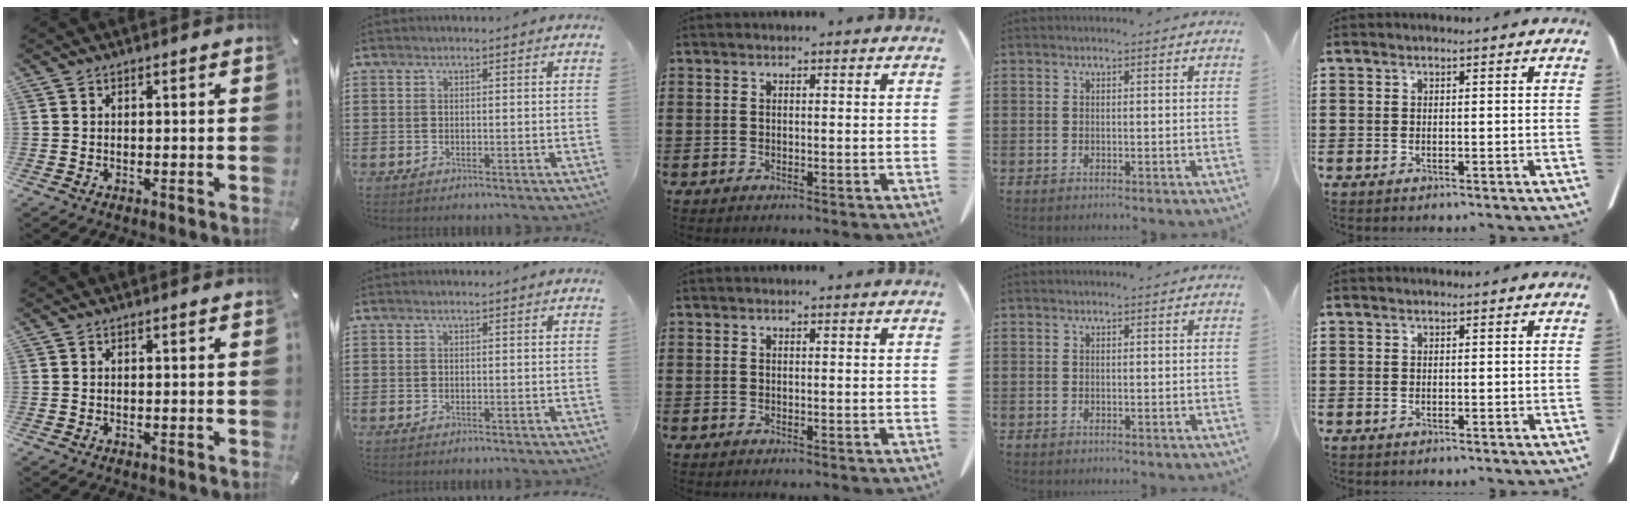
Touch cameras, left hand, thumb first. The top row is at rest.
{}